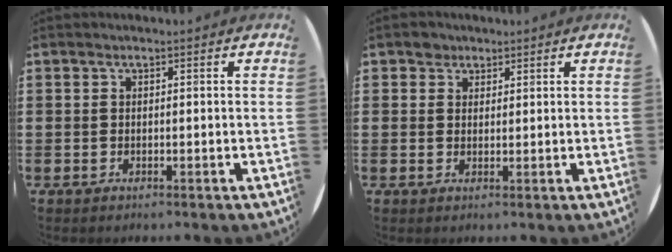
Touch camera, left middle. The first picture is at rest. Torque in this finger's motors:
{"motor_torque": [-0.12, 0.18, 0.03, 0.02]}